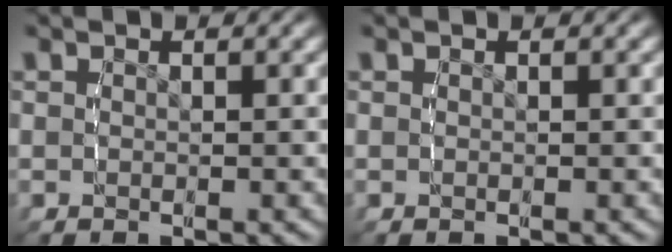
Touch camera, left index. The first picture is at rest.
{"total": 0.0}